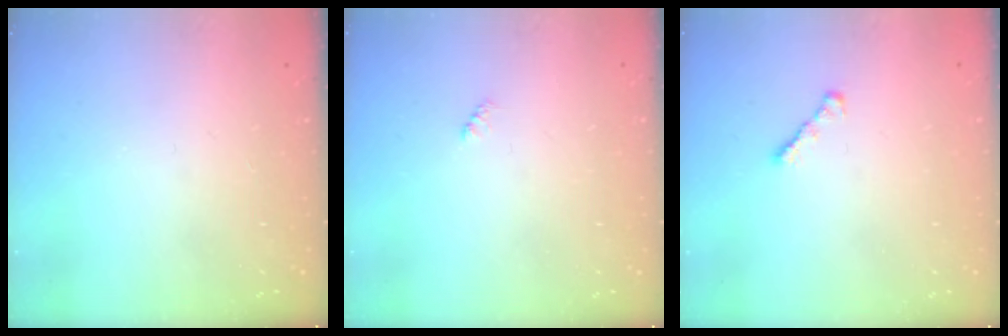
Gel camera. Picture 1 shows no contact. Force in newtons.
{"total": 1.9, "press": 1.9, "slide": 0.4}
{"total": 2.4, "press": 2.3, "slide": 0.6}